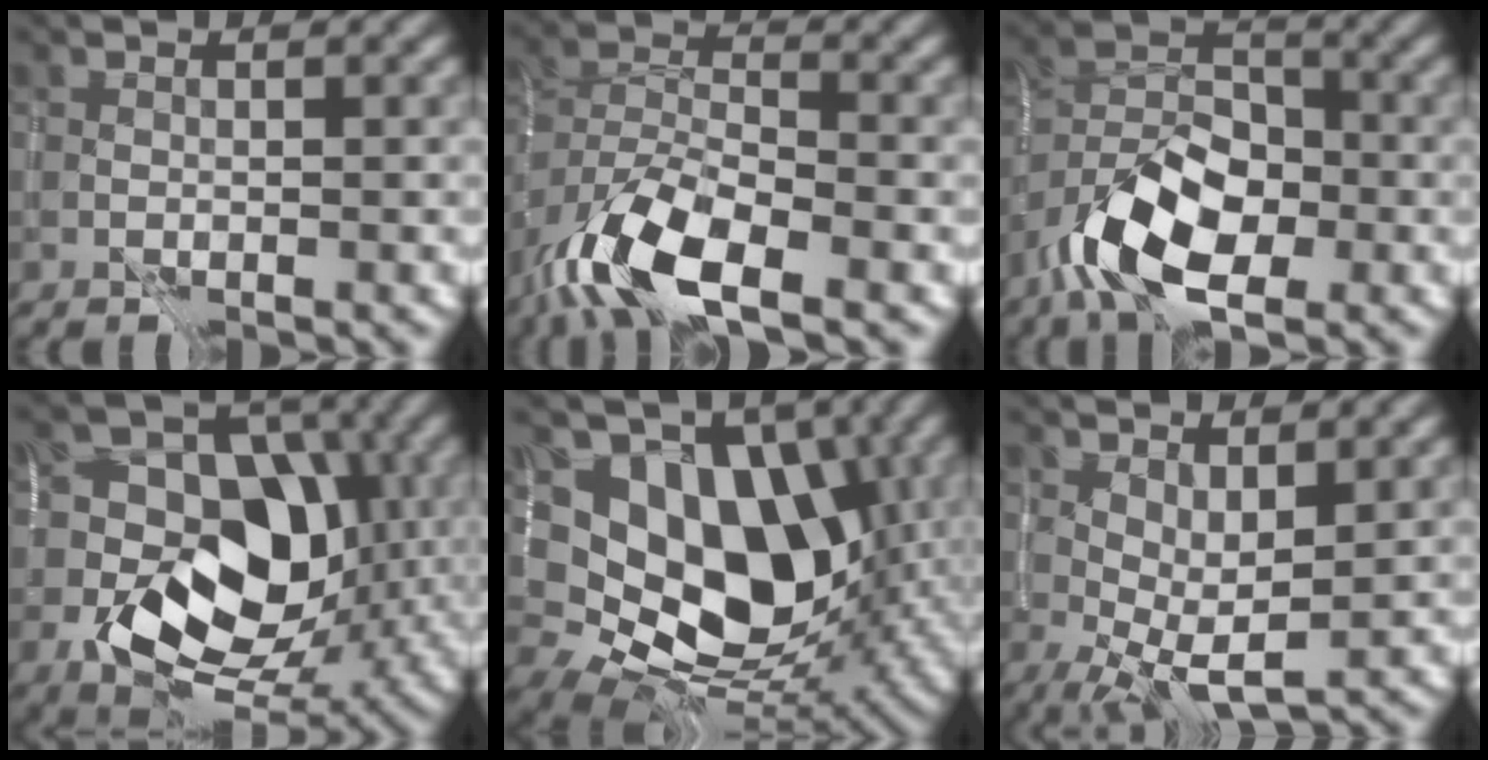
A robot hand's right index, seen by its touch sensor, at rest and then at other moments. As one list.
[{"total": 9.3, "force": [-5.4, 3.4, 6.7], "torque": [-0.127, -0.003, -0.108]}, {"total": 8.5, "force": [-4.1, 4.3, 6.0], "torque": [-0.109, 0.007, -0.082]}, {"total": 10.6, "force": [-1.7, 7.4, 7.3], "torque": [-0.110, -0.002, -0.034]}, {"total": 12.1, "force": [2.3, 8.3, 8.6], "torque": [-0.125, -0.018, 0.039]}, {"total": 4.1, "force": [0.5, 1.6, 3.7], "torque": [-0.074, -0.003, 0.014]}]